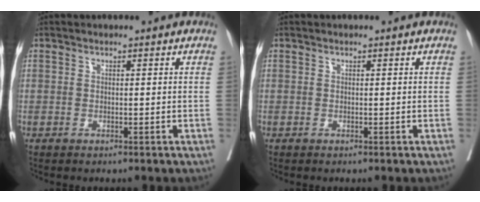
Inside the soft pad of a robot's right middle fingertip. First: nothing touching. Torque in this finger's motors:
{"motor_torque": [0.00, 0.00, -0.01, 0.00]}